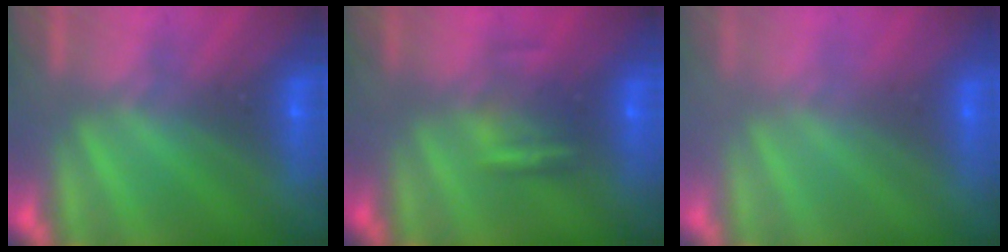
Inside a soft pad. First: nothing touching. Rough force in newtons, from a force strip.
{"total": 7.8}
{"total": 2.9}